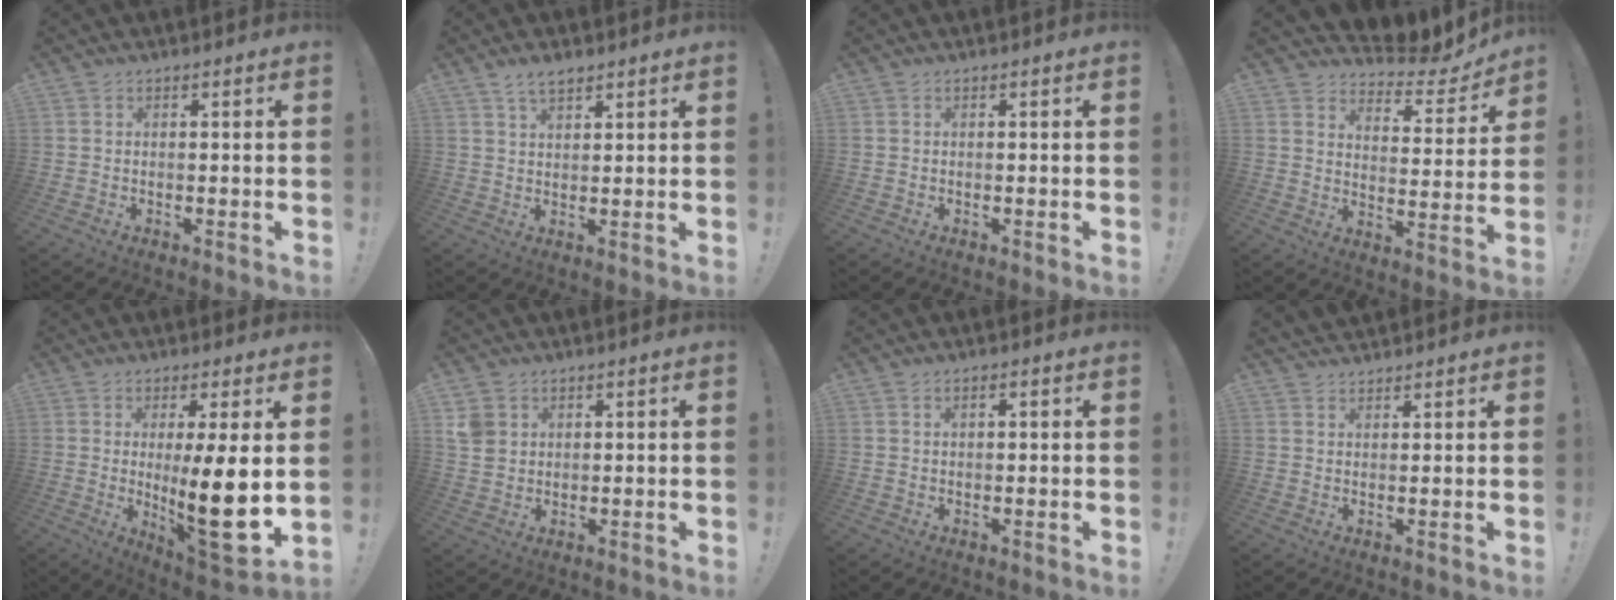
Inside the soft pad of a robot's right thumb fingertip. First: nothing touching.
{"total": 4.4, "force": [3.3, 1.8, 2.3], "torque": [-0.036, -0.017, 0.060]}
{"total": 0.0}
{"total": 6.6, "force": [5.8, 2.7, 1.3], "torque": [-0.001, -0.070, 0.102]}
{"total": 16.2, "force": [0.5, 2.9, 15.9], "torque": [-0.232, -0.028, 0.013]}
{"total": 4.9, "force": [2.3, 4.0, 1.9], "torque": [-0.033, -0.006, 0.045]}
{"total": 1.0, "force": [0.3, 0.5, 0.8], "torque": [-0.019, 0.005, 0.005]}
{"total": 2.4, "force": [2.2, 0.8, 0.1], "torque": [0.002, -0.015, 0.043]}